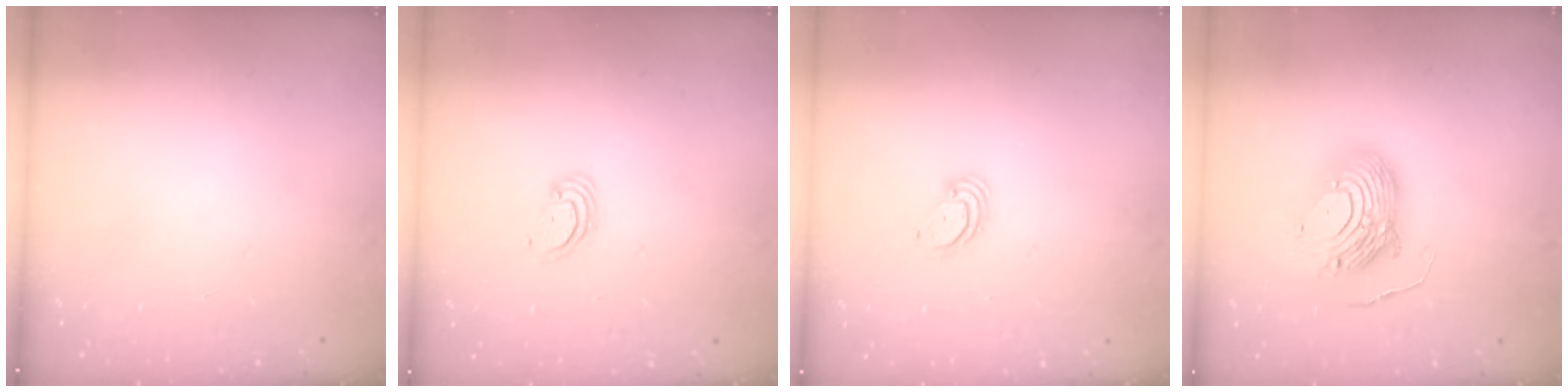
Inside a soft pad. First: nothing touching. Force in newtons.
{"total": 2.5, "press": 2.5, "slide": 0.2}
{"total": 3.8, "press": 3.8, "slide": 0.3}
{"total": 19.1, "press": 19.0, "slide": 1.8}